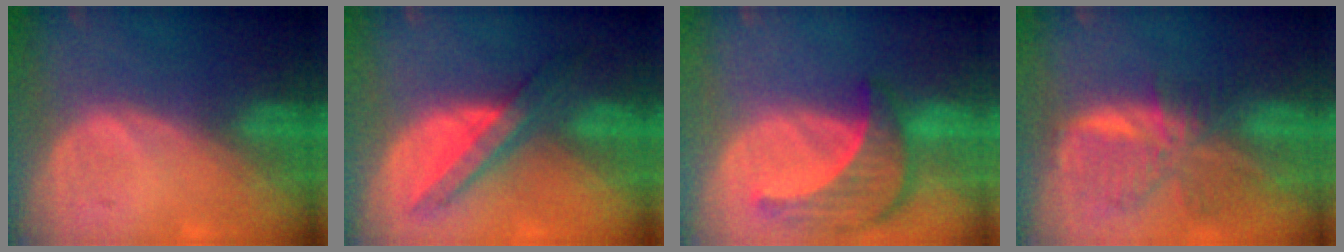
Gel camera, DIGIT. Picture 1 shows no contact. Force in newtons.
{"total": 6.2, "press": 6.1, "slide": 0.5}
{"total": 8.8, "press": 8.0, "slide": 3.5}
{"total": 8.8, "press": 7.7, "slide": 4.4}